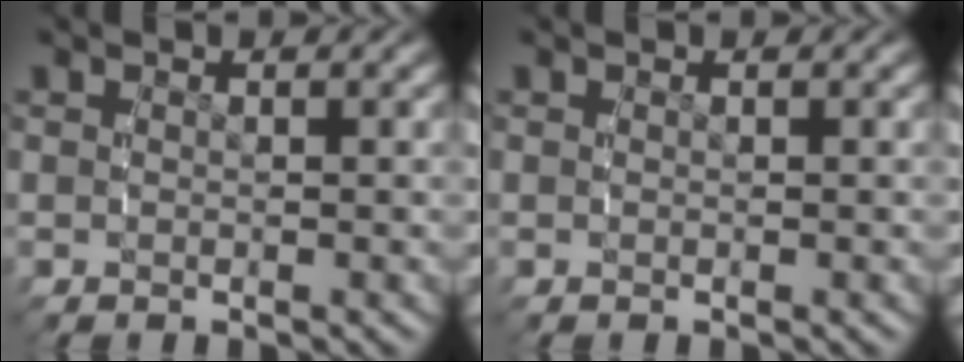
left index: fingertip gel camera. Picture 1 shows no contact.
{"total": 0.0}